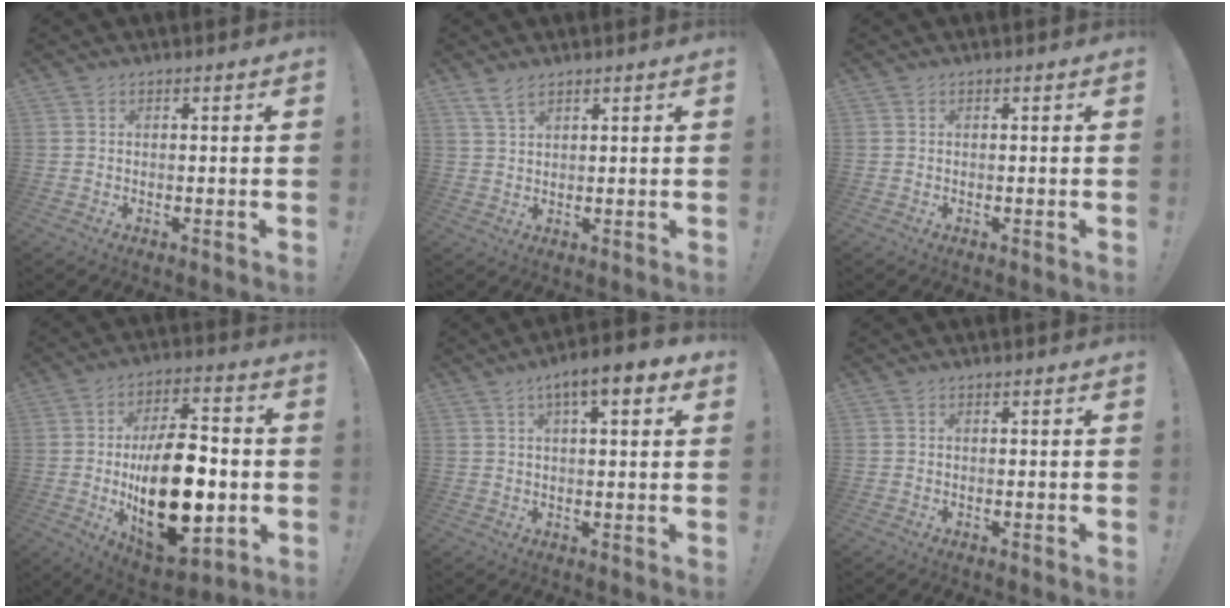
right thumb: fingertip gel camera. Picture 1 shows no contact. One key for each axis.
{"total": 4.4, "fx": 3.4, "fy": 1.8, "fz": 2.2, "tx": -0.031, "ty": -0.015, "tz": 0.063}
{"total": 0.0}
{"total": 25.3, "fx": -3.2, "fy": 13.9, "fz": 21.0, "tx": -0.363, "ty": 0.007, "tz": -0.039}
{"total": 7.8, "fx": 3.5, "fy": 2.3, "fz": 6.6, "tx": -0.088, "ty": -0.016, "tz": 0.055}
{"total": 0.0}